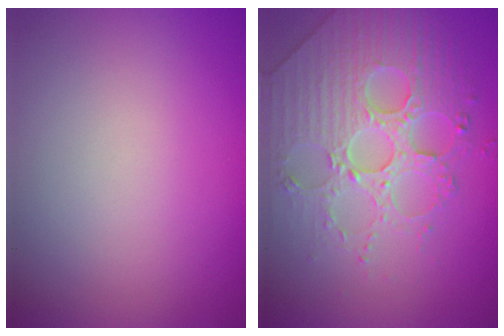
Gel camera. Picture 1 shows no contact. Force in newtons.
{"total": 5.2, "press": 5.0, "slide": 1.6}